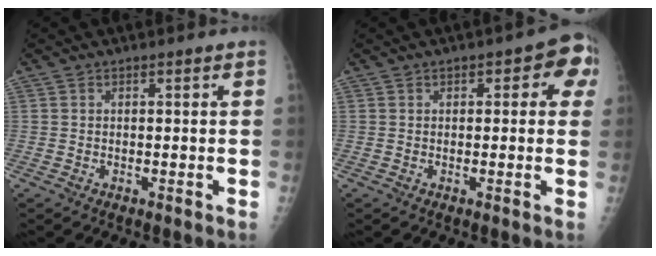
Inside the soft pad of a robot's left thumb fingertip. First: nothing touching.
{"total": 6.1, "force": [1.7, 3.0, 5.0], "torque": [-0.026, 0.008, 0.010]}